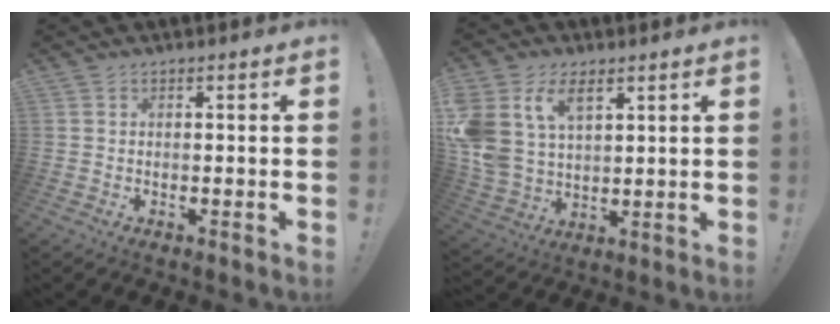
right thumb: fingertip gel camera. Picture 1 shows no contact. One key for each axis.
{"total": 13.7, "fx": 6.9, "fy": 9.0, "fz": 7.8, "tx": -0.163, "ty": -0.033, "tz": 0.134}